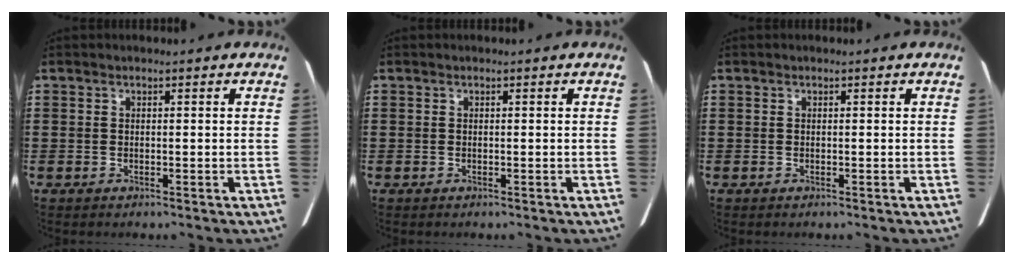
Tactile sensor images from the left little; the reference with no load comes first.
{"total": 0.0}
{"total": 0.0}